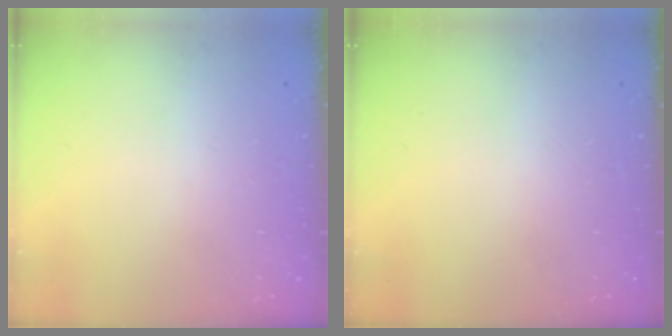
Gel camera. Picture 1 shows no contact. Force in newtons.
{"total": 0.0}